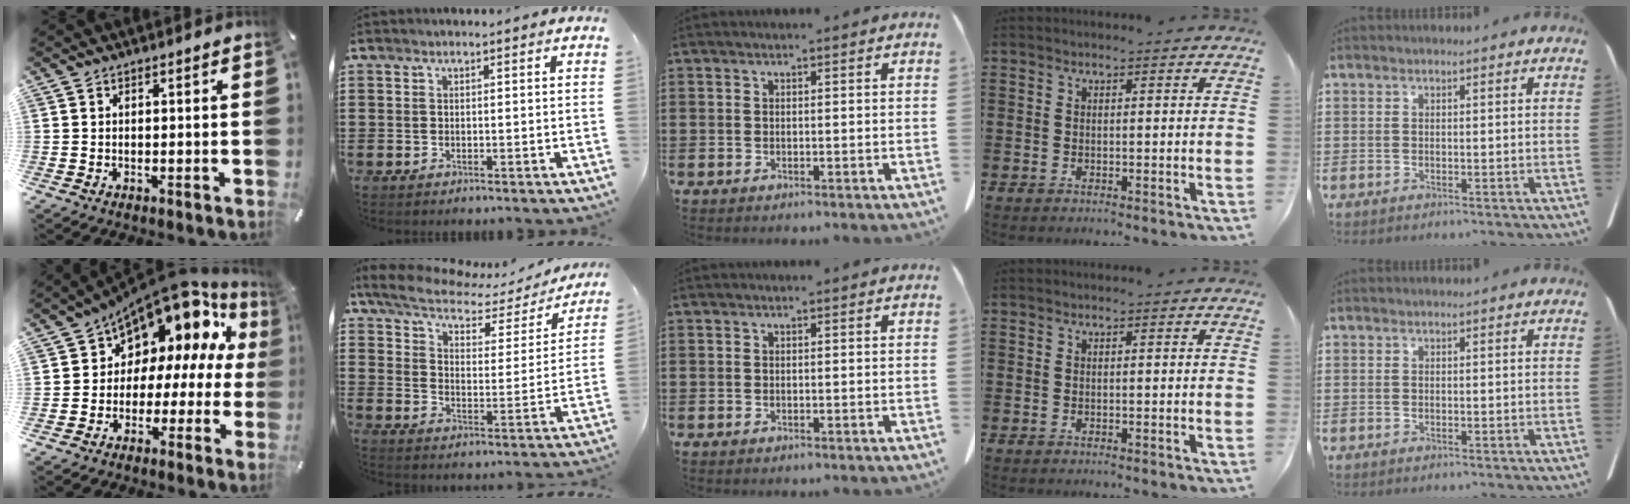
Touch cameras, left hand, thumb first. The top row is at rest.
{"thumb": {"total": 12.1, "force": [7.9, 7.2, 5.8], "torque": [-0.083, -0.080, 0.130]}, "index": {"total": 6.2, "force": [5.0, 2.2, 2.9], "torque": [-0.082, -0.022, 0.083]}}